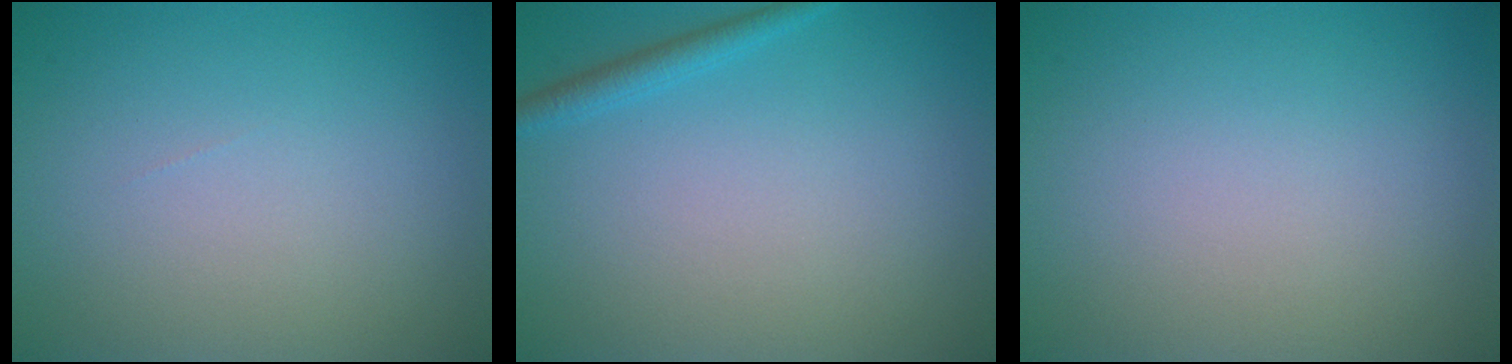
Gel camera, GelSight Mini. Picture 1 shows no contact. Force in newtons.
{"total": 1.5, "press": 1.5, "slide": 0.1}
{"total": 0.0}